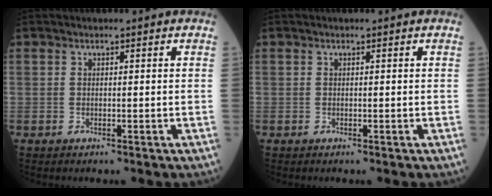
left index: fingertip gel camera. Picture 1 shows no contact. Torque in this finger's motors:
{"motor_torque": [0.18, -0.14, 0.08, 0.01]}